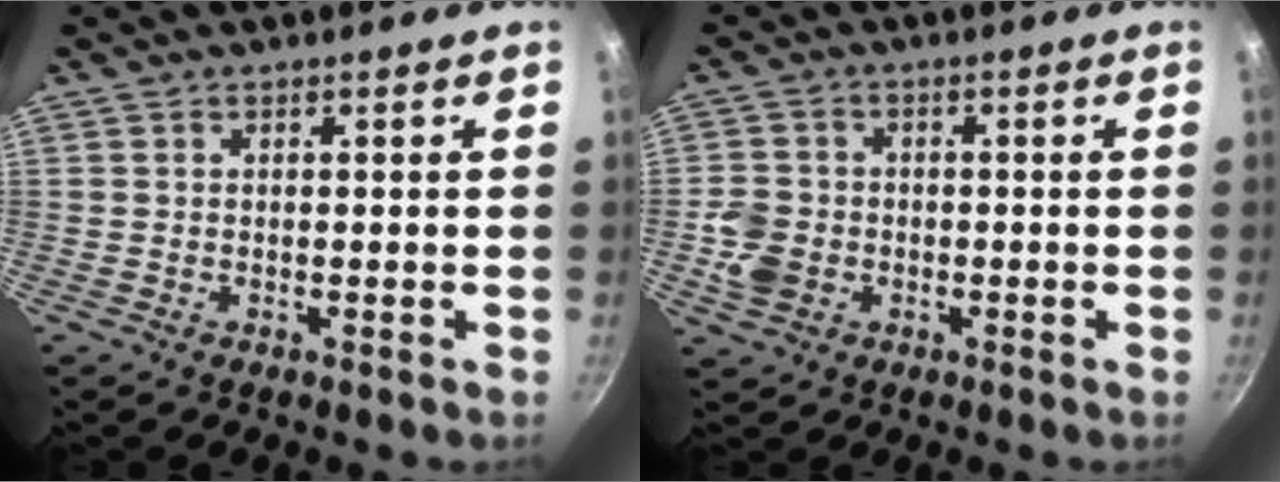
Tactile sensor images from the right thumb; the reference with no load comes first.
{"total": 6.0, "force": [-1.6, 5.0, 3.0], "torque": [-0.050, 0.010, -0.029]}